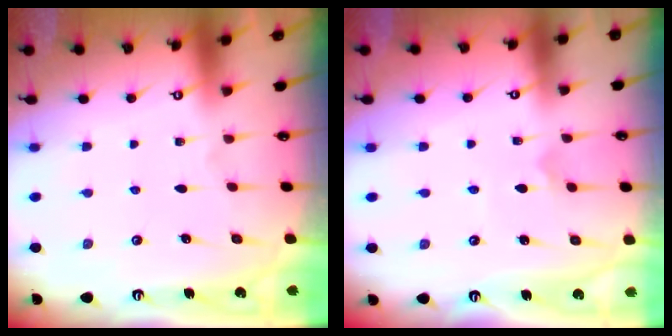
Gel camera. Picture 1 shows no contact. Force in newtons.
{"total": 2.8, "press": 2.8, "slide": 0.4}